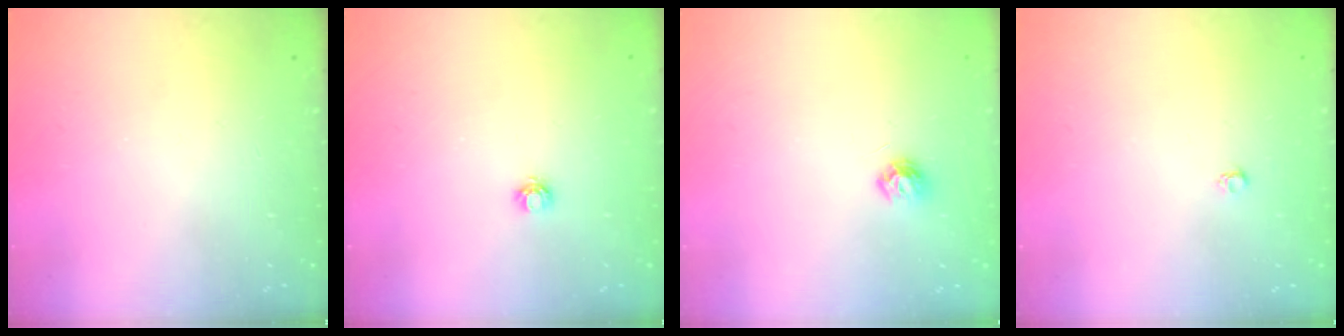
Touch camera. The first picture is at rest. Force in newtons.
{"total": 3.9, "press": 3.9, "slide": 0.5}
{"total": 5.7, "press": 5.6, "slide": 0.7}
{"total": 2.6, "press": 2.6, "slide": 0.4}